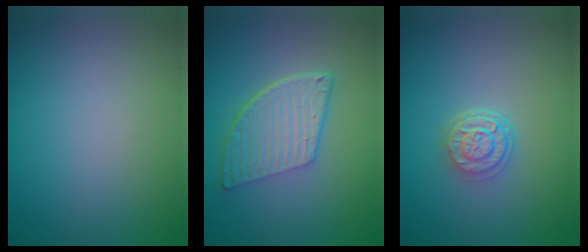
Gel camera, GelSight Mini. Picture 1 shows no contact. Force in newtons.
{"total": 6.2, "press": 4.2, "slide": 4.5}
{"total": 3.1, "press": 2.5, "slide": 2.0}